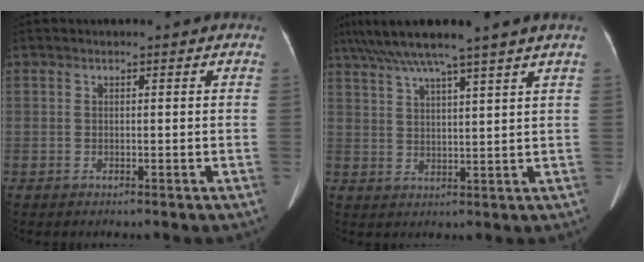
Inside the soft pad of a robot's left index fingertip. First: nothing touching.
{"total": 10.1, "force": [8.0, -1.5, 6.0], "torque": [-0.104, 0.023, 0.121]}